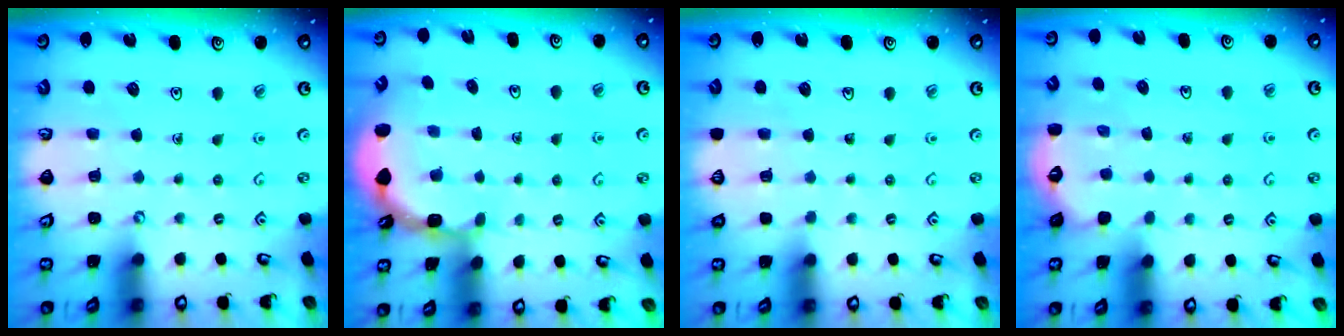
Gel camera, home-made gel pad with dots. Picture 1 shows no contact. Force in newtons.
{"total": 1.9, "press": 1.8, "slide": 0.6}
{"total": 0.0}
{"total": 1.5, "press": 1.0, "slide": 1.1}